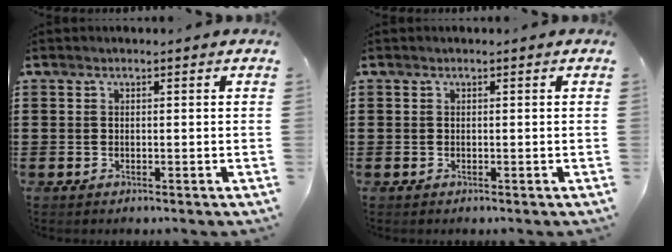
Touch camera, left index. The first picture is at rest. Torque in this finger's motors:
{"motor_torque": [-0.07, -0.04, -0.03, -0.01]}